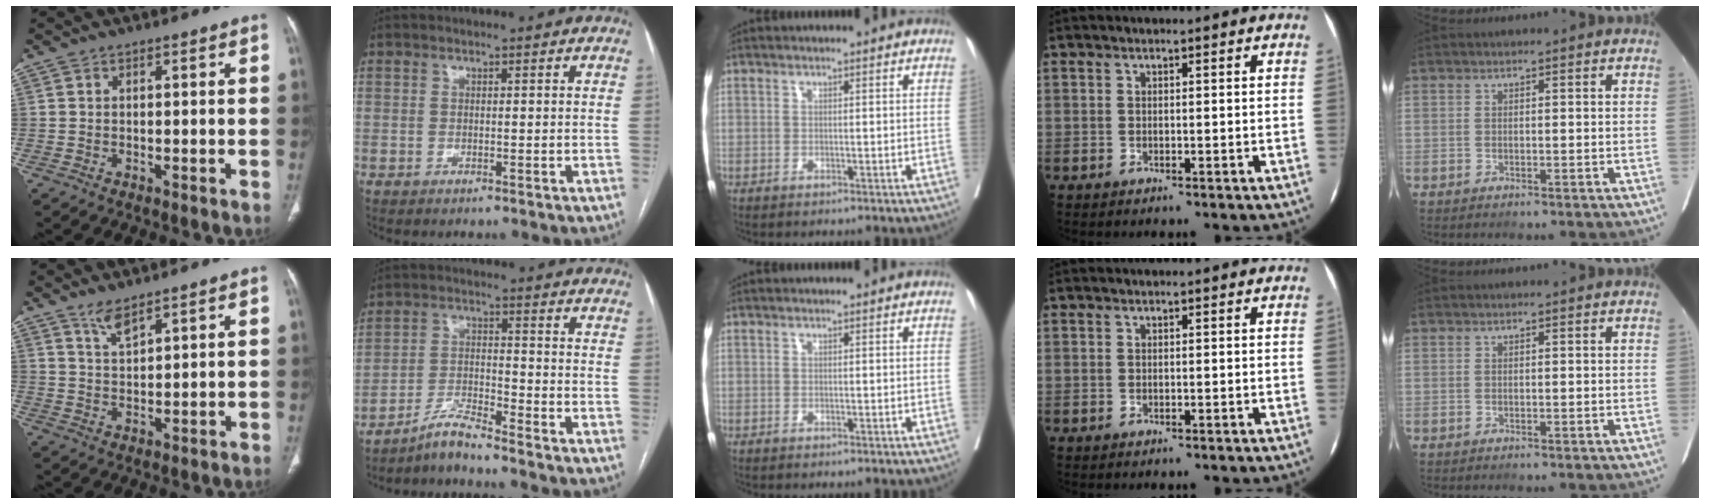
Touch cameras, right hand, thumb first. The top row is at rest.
{"thumb": {"total": 3.7, "force": [3.0, 0.7, 2.1], "torque": [-0.036, -0.018, 0.062]}, "index": {"total": 4.8, "force": [-4.6, -0.6, 1.5], "torque": [-0.029, -0.016, -0.090]}}